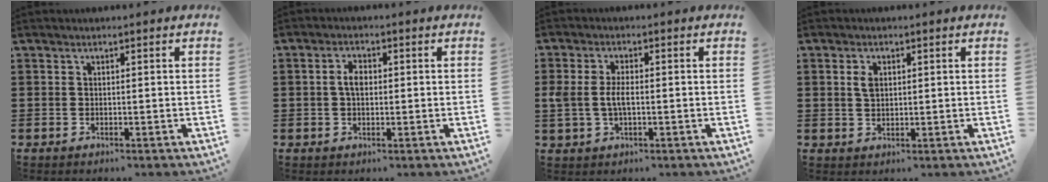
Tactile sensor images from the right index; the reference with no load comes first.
{"total": 2.9, "force": [0.1, 1.6, 2.4], "torque": [-0.049, 0.007, 0.001]}
{"total": 3.9, "force": [-0.2, 2.0, 3.3], "torque": [-0.086, -0.002, -0.011]}
{"total": 2.3, "force": [0.7, 1.4, 1.8], "torque": [-0.039, 0.006, 0.012]}